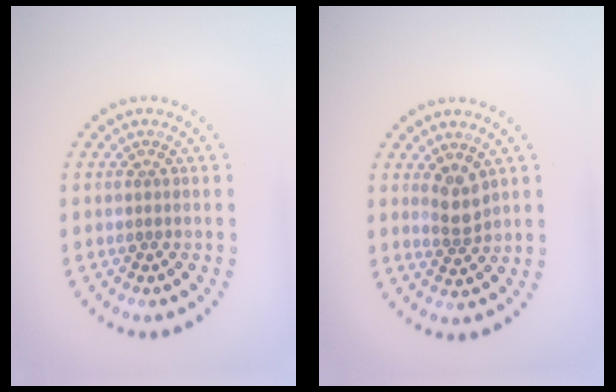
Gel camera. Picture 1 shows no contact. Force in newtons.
{"total": 2.2, "press": 1.9, "slide": 1.1}